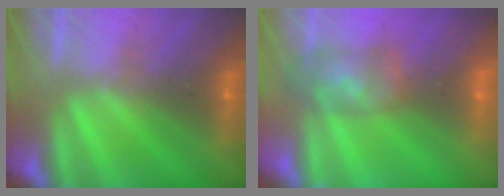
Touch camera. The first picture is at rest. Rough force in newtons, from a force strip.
{"total": 5.9}